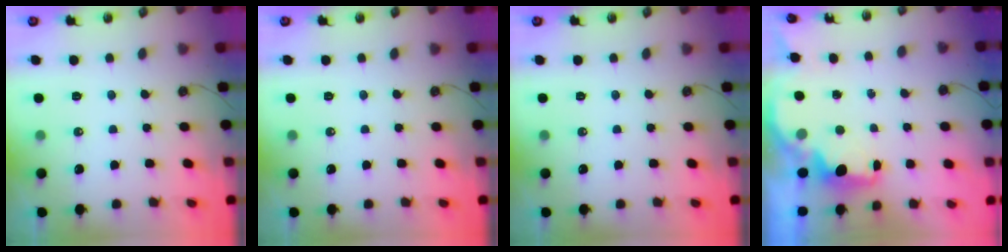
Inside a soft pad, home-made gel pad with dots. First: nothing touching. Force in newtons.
{"total": 0.0}
{"total": 0.0}
{"total": 1.9, "press": 1.9, "slide": 0.5}